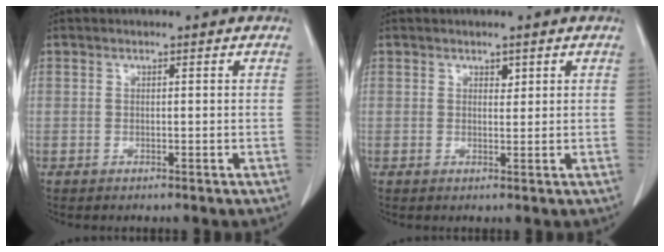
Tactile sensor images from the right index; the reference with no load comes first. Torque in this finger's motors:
{"motor_torque": [-0.12, 0.05, -0.02, -0.01]}